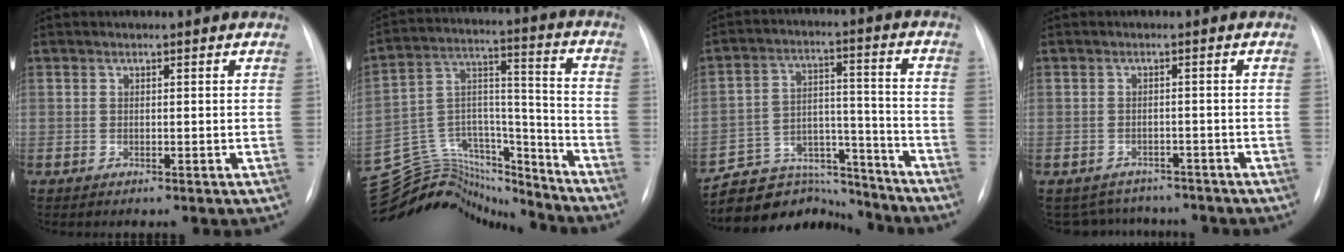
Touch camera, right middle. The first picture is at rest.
{"total": 21.3, "force": [-20.7, 4.2, 3.3], "torque": [-0.078, 0.049, -0.334]}
{"total": 13.4, "force": [-12.7, 4.0, 0.2], "torque": [0.011, 0.056, -0.203]}
{"total": 6.2, "force": [-5.6, 2.6, 0.0], "torque": [0.002, 0.016, -0.069]}